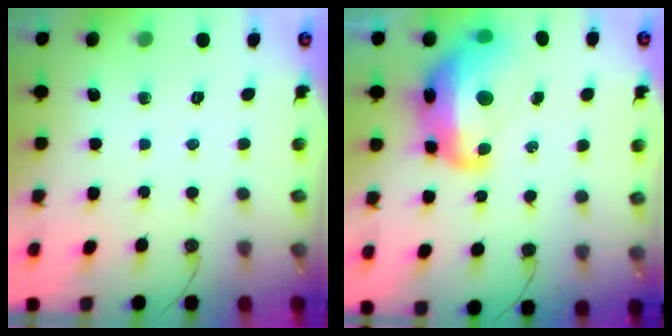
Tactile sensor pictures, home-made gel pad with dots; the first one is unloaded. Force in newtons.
{"total": 10.7, "press": 10.7, "slide": 1.3}